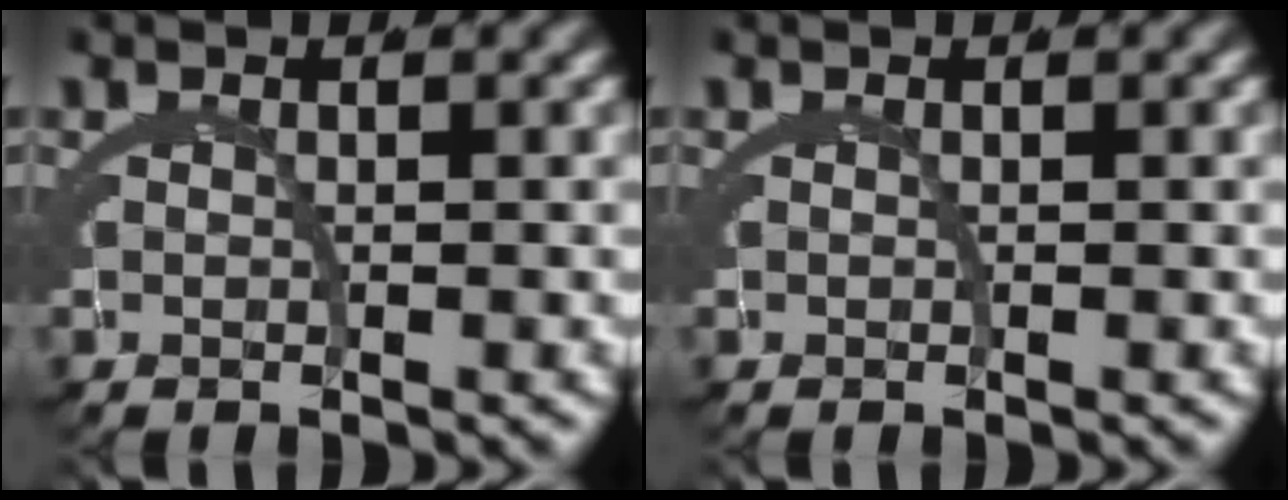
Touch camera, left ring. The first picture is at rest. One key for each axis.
{"total": 0.0}